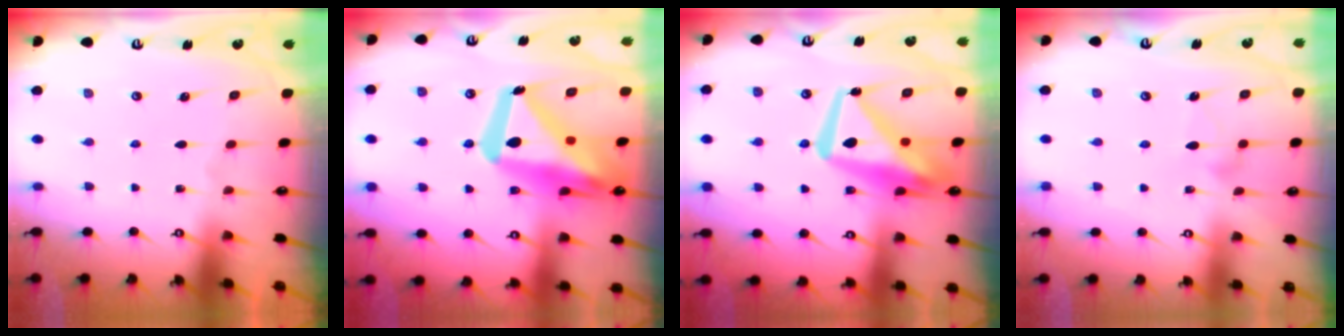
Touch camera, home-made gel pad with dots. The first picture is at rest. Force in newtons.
{"total": 24.0, "press": 23.9, "slide": 2.4}
{"total": 15.5, "press": 15.4, "slide": 1.7}
{"total": 8.6, "press": 8.6, "slide": 0.4}